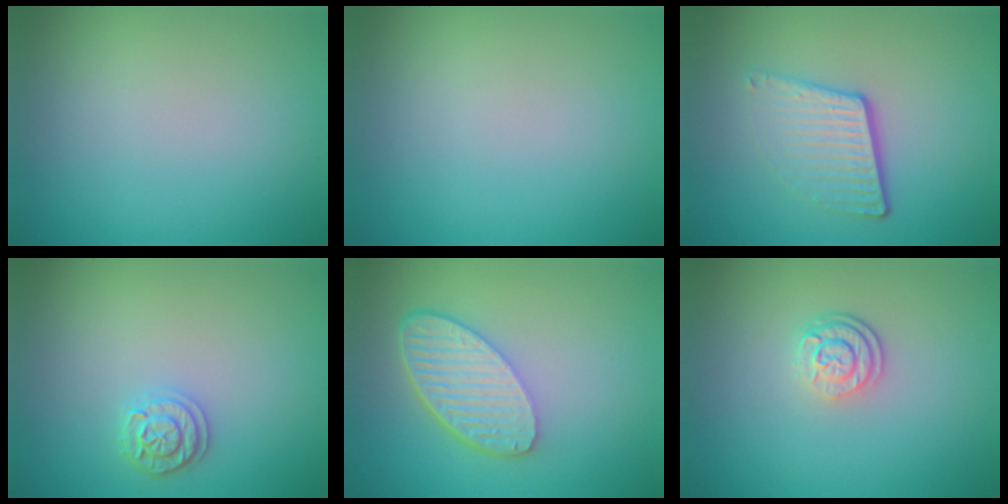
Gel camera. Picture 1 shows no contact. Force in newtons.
{"total": 0.0}
{"total": 4.1, "press": 2.5, "slide": 3.2}
{"total": 1.9, "press": 1.9, "slide": 0.3}
{"total": 5.9, "press": 4.5, "slide": 3.8}
{"total": 2.6, "press": 1.9, "slide": 1.8}